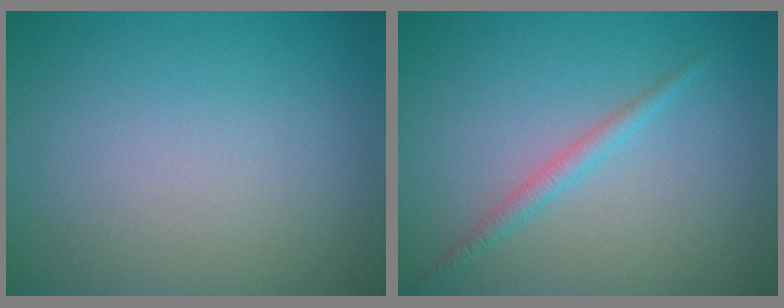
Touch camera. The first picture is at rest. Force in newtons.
{"total": 1.6, "press": 1.6, "slide": 0.1}